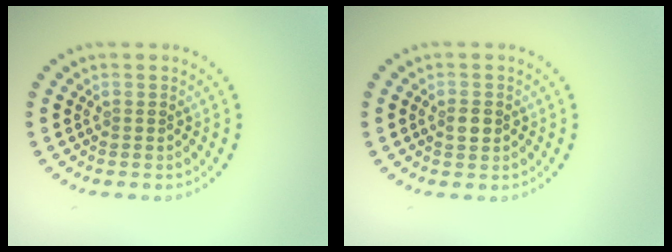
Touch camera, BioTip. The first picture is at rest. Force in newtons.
{"total": 1.4, "press": 1.4, "slide": 0.2}